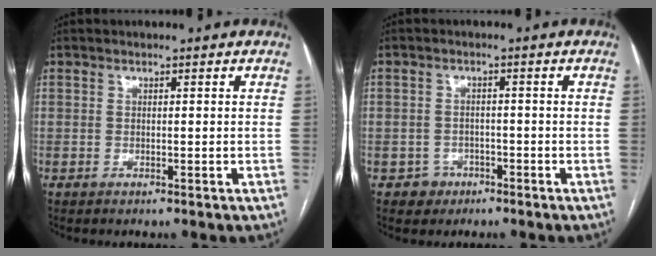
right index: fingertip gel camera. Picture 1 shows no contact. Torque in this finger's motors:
{"motor_torque": [-0.56, 0.03, -0.91, -0.21]}